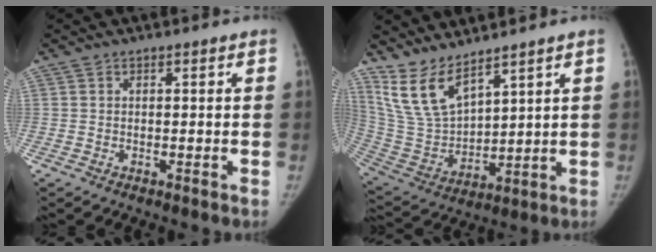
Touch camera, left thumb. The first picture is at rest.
{"total": 11.3, "force": [8.8, 3.9, 6.0], "torque": [-0.108, -0.054, 0.200]}